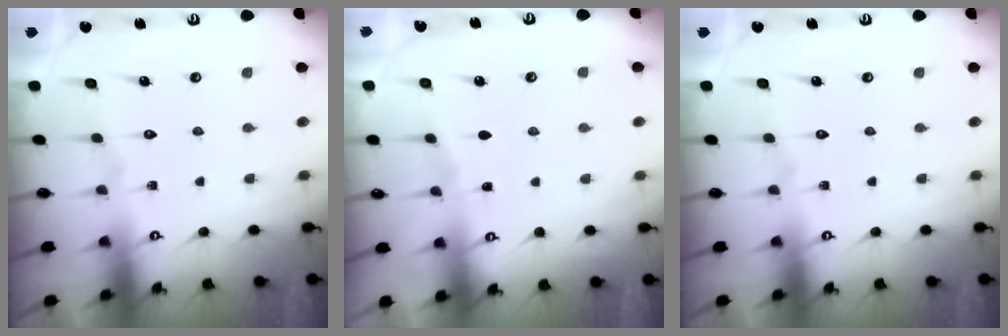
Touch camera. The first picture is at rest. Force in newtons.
{"total": 2.1, "press": 2.1, "slide": 0.3}
{"total": 0.0}